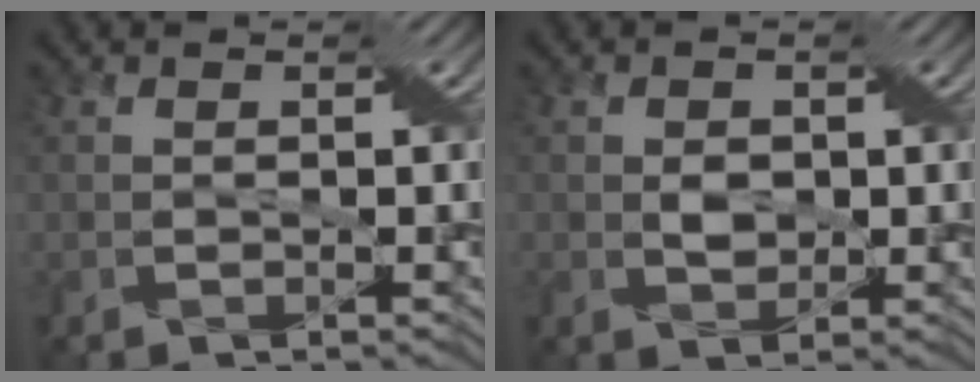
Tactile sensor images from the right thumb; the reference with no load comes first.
{"total": 2.0, "force": [0.1, 1.6, 1.2], "torque": [-0.028, -0.002, 0.002]}